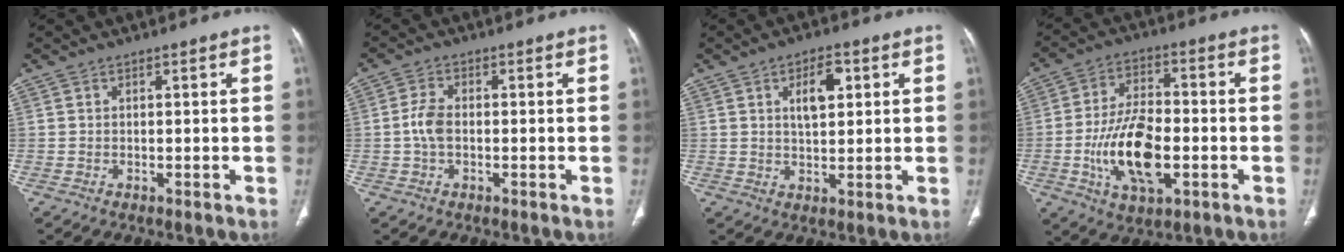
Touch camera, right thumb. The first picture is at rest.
{"total": 4.0, "force": [-0.5, 2.3, 3.1], "torque": [-0.069, 0.008, -0.014]}
{"total": 6.4, "force": [2.1, 3.1, 5.2], "torque": [-0.068, -0.003, 0.036]}
{"total": 15.2, "force": [-3.6, 7.8, 12.6], "torque": [-0.220, 0.014, -0.058]}